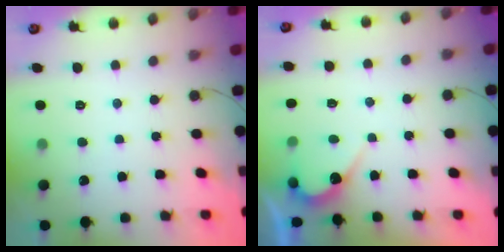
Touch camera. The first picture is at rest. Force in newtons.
{"total": 5.5, "press": 5.5, "slide": 0.4}